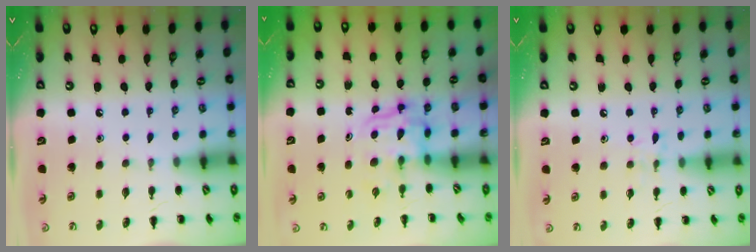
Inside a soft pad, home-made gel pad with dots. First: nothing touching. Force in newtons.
{"total": 3.4, "press": 3.4, "slide": 0.2}
{"total": 6.8, "press": 6.5, "slide": 1.9}